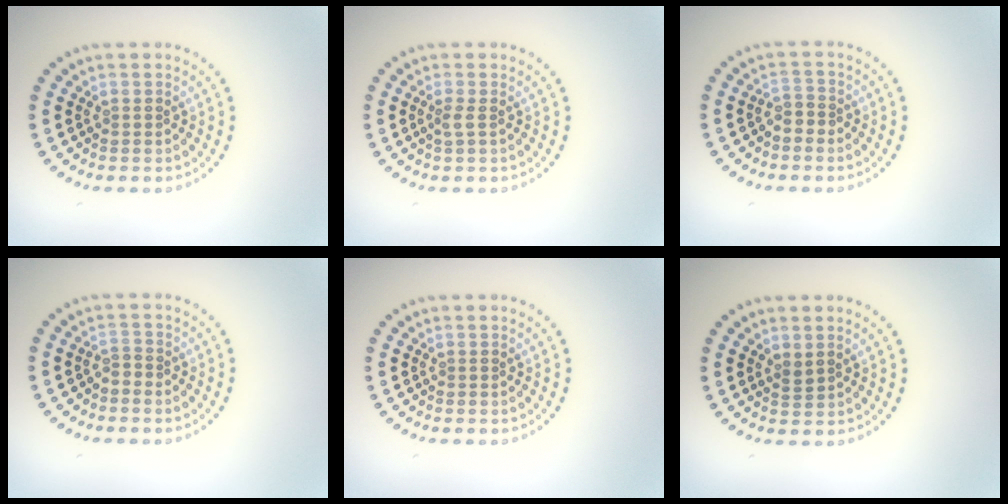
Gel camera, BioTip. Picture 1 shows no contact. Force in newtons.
{"total": 1.0, "press": 0.7, "slide": 0.6}
{"total": 1.5, "press": 1.2, "slide": 0.9}
{"total": 0.7, "press": 0.4, "slide": 0.6}
{"total": 0.0}
{"total": 0.9, "press": 0.7, "slide": 0.5}